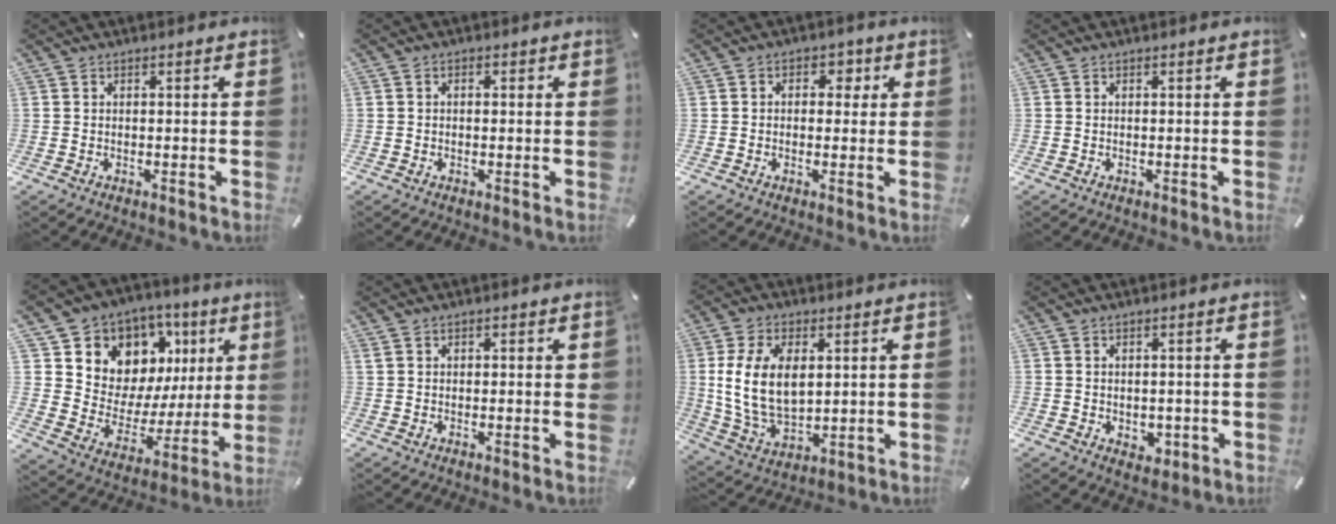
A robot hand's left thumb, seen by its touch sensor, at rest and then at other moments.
{"total": 1.0, "force": [-0.2, 0.8, 0.7], "torque": [-0.013, 0.004, -0.004]}
{"total": 3.7, "force": [0.1, 2.9, 2.3], "torque": [-0.017, -0.001, -0.009]}
{"total": 0.0}
{"total": 10.1, "force": [5.5, 8.3, 1.5], "torque": [-0.028, -0.076, 0.107]}
{"total": 1.6, "force": [0.7, 1.0, 1.0], "torque": [-0.021, 0.003, 0.013]}
{"total": 13.6, "force": [3.0, 8.9, 9.8], "torque": [-0.229, 0.002, 0.054]}
{"total": 2.5, "force": [-0.2, 2.3, 1.1], "torque": [-0.003, -0.002, -0.006]}